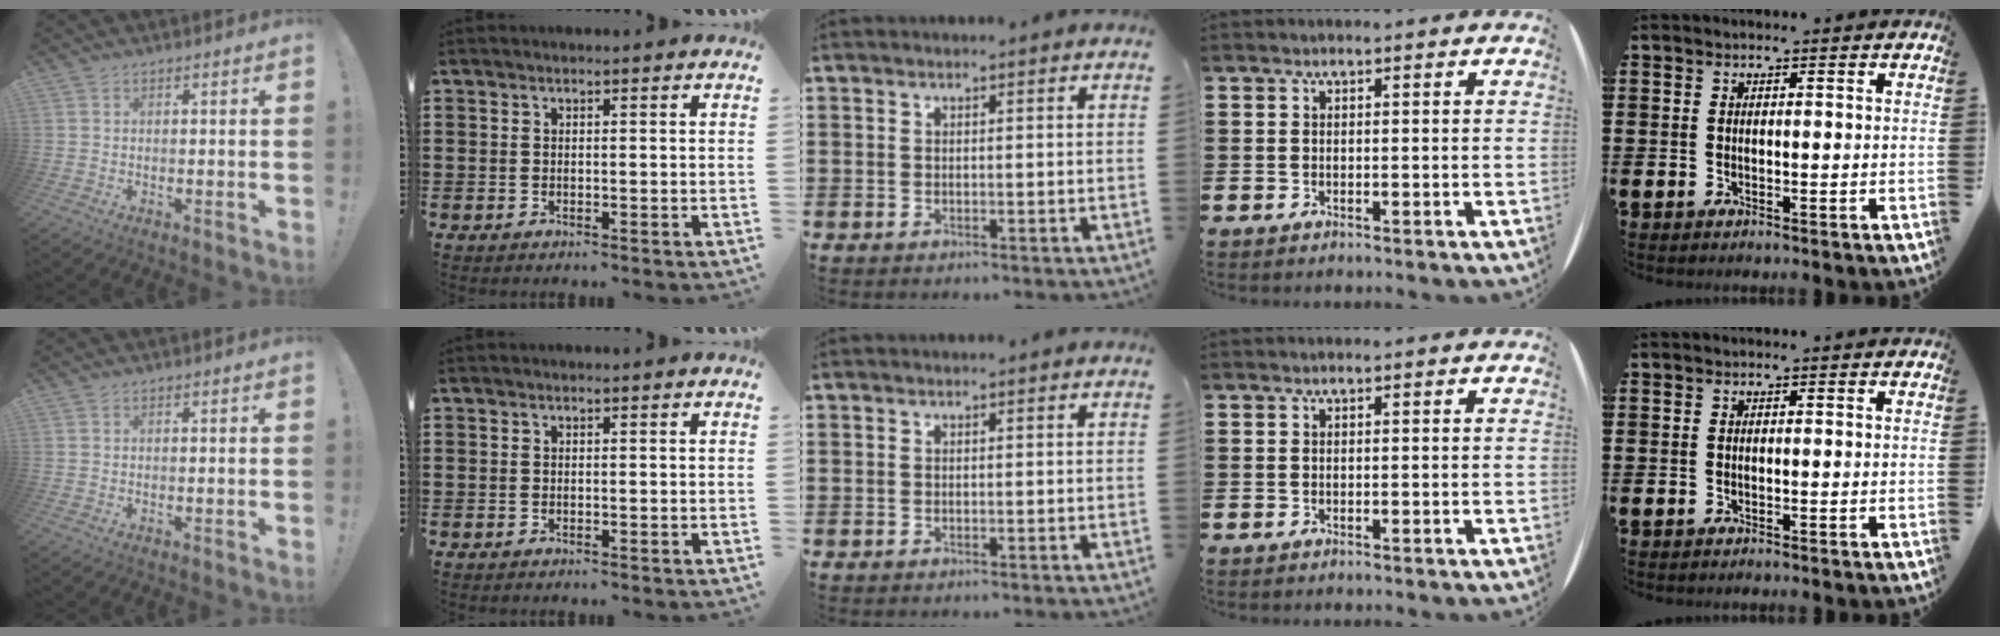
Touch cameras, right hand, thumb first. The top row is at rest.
{}